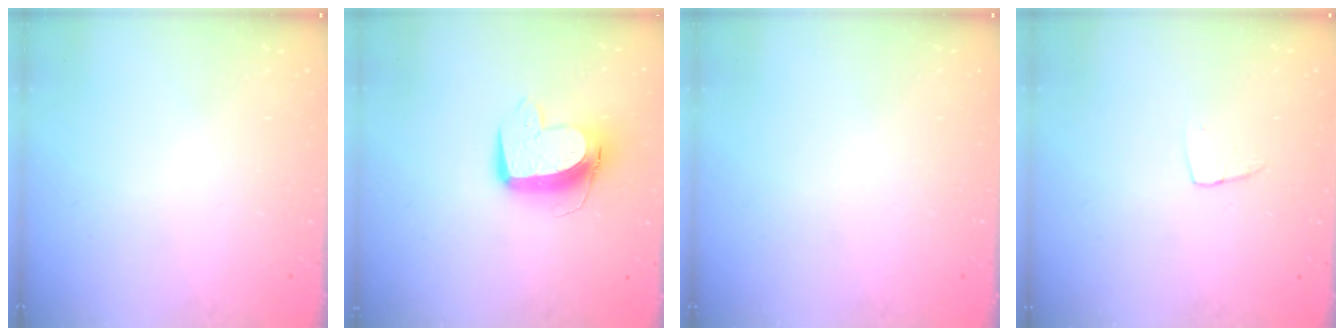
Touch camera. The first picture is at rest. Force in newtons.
{"total": 11.7, "press": 11.6, "slide": 1.5}
{"total": 0.0}
{"total": 4.5, "press": 4.4, "slide": 0.3}